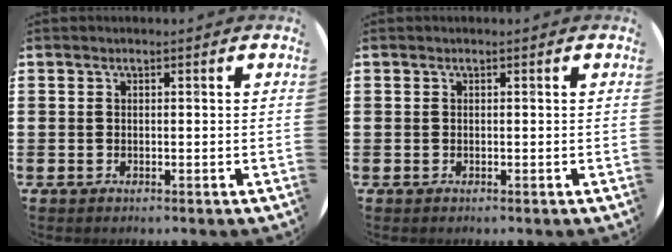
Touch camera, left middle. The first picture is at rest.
{"total": 0.0}